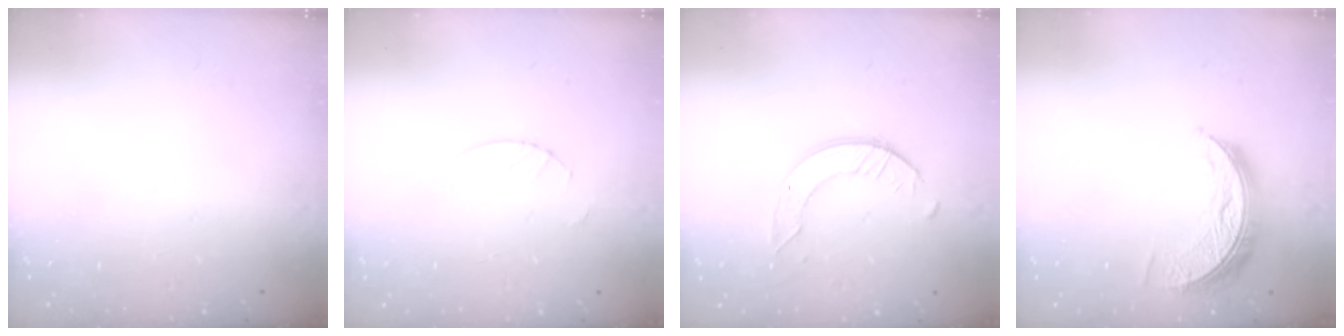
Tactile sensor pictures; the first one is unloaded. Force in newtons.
{"total": 1.8, "press": 1.8, "slide": 0.2}
{"total": 6.5, "press": 6.5, "slide": 0.6}
{"total": 8.4, "press": 8.4, "slide": 0.2}